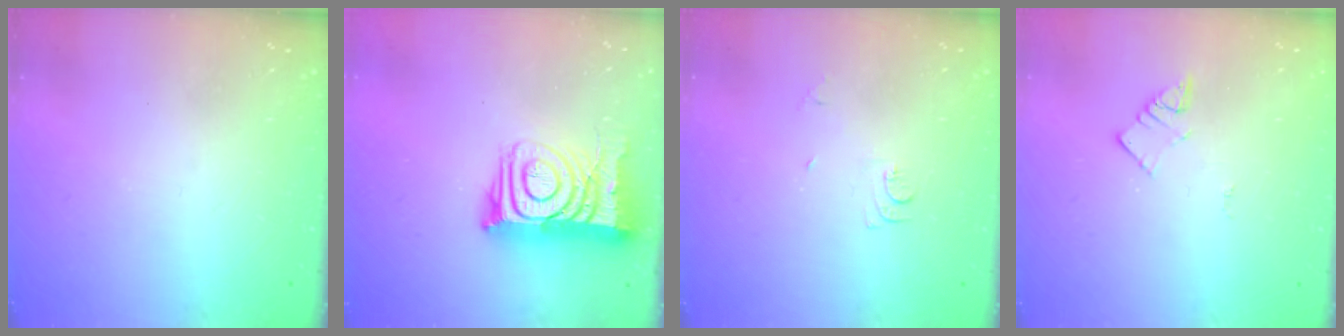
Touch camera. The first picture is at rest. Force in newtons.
{"total": 16.4, "press": 16.3, "slide": 1.6}
{"total": 5.7, "press": 5.7, "slide": 0.6}
{"total": 3.0, "press": 3.0, "slide": 0.4}